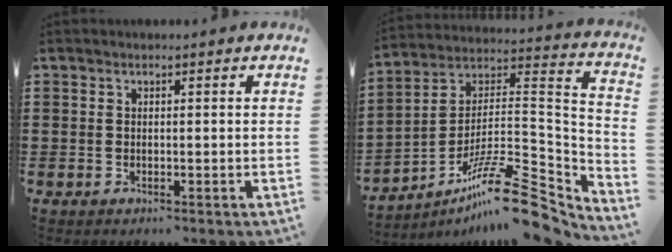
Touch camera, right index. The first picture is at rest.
{"total": 15.7, "force": [-11.4, 2.8, 10.4], "torque": [-0.172, 0.035, -0.207]}